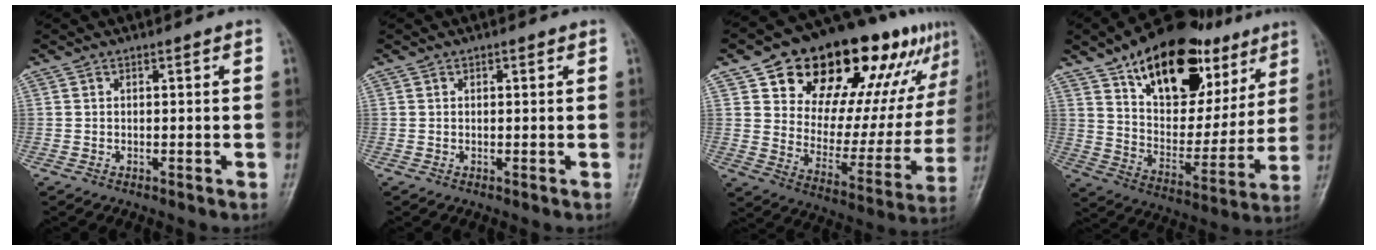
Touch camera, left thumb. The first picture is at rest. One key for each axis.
{"total": 0.6, "fx": 0.4, "fy": 0.3, "fz": 0.2, "tx": 0.001, "ty": -0.002, "tz": 0.003}
{"total": 29.7, "fx": 16.8, "fy": 15.0, "fz": 19.3, "tx": -0.233, "ty": -0.020, "tz": 0.260}
{"total": 27.0, "fx": 14.8, "fy": 14.8, "fz": 17.1, "tx": -0.213, "ty": -0.029, "tz": 0.244}